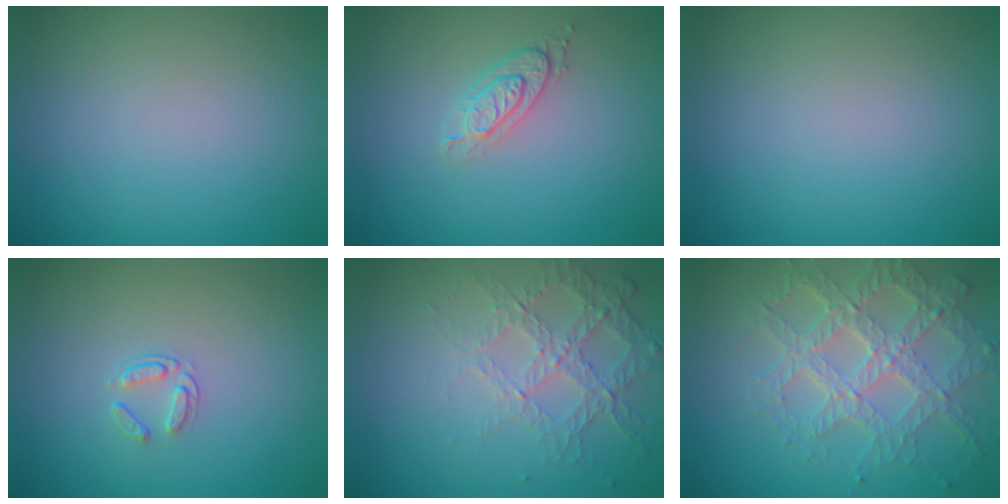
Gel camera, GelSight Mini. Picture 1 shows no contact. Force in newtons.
{"total": 2.1, "press": 1.9, "slide": 0.8}
{"total": 0.0}
{"total": 1.4, "press": 0.9, "slide": 1.1}
{"total": 4.3, "press": 2.8, "slide": 3.3}
{"total": 6.8, "press": 4.9, "slide": 4.7}